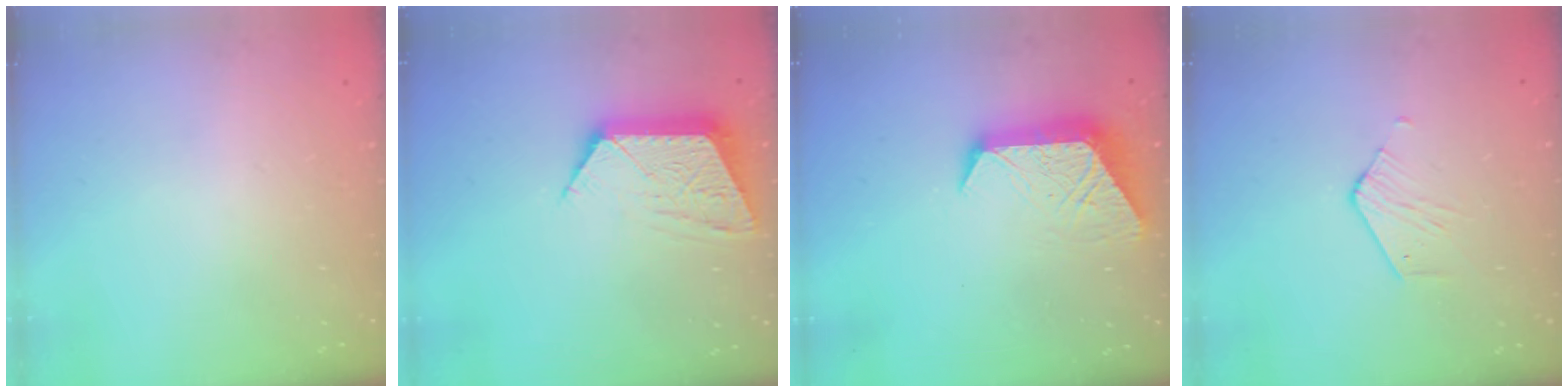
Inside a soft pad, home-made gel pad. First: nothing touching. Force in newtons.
{"total": 10.5, "press": 10.5, "slide": 0.7}
{"total": 11.4, "press": 11.3, "slide": 1.0}
{"total": 2.6, "press": 2.6, "slide": 0.2}